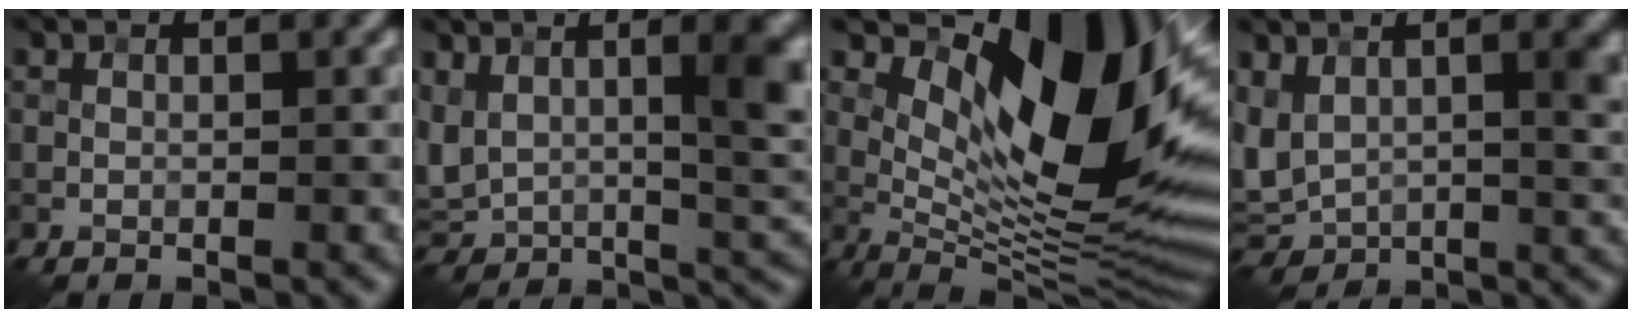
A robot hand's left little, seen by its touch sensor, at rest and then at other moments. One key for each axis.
{"total": 9.8, "fx": 2.4, "fy": 4.9, "fz": 8.1, "tx": -0.160, "ty": -0.009, "tz": 0.049}
{"total": 14.4, "fx": 4.4, "fy": 6.5, "fz": 12.1, "tx": -0.166, "ty": -0.011, "tz": 0.079}
{"total": 7.9, "fx": 1.2, "fy": 4.5, "fz": 6.4, "tx": -0.142, "ty": -0.008, "tz": 0.024}